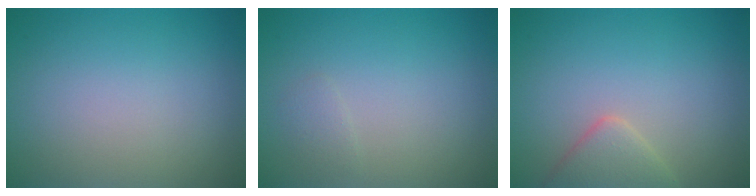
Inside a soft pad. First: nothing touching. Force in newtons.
{"total": 0.7, "press": 0.7, "slide": 0.1}
{"total": 2.8, "press": 2.8, "slide": 0.1}